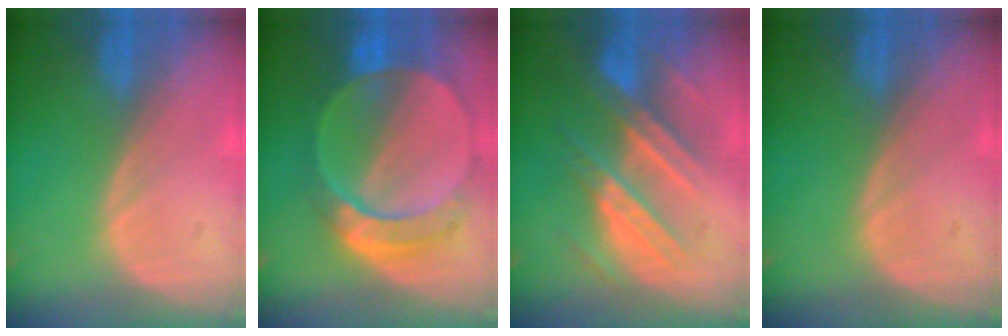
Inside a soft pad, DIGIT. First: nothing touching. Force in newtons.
{"total": 9.7, "press": 8.4, "slide": 4.9}
{"total": 8.9, "press": 8.0, "slide": 4.0}
{"total": 0.0}